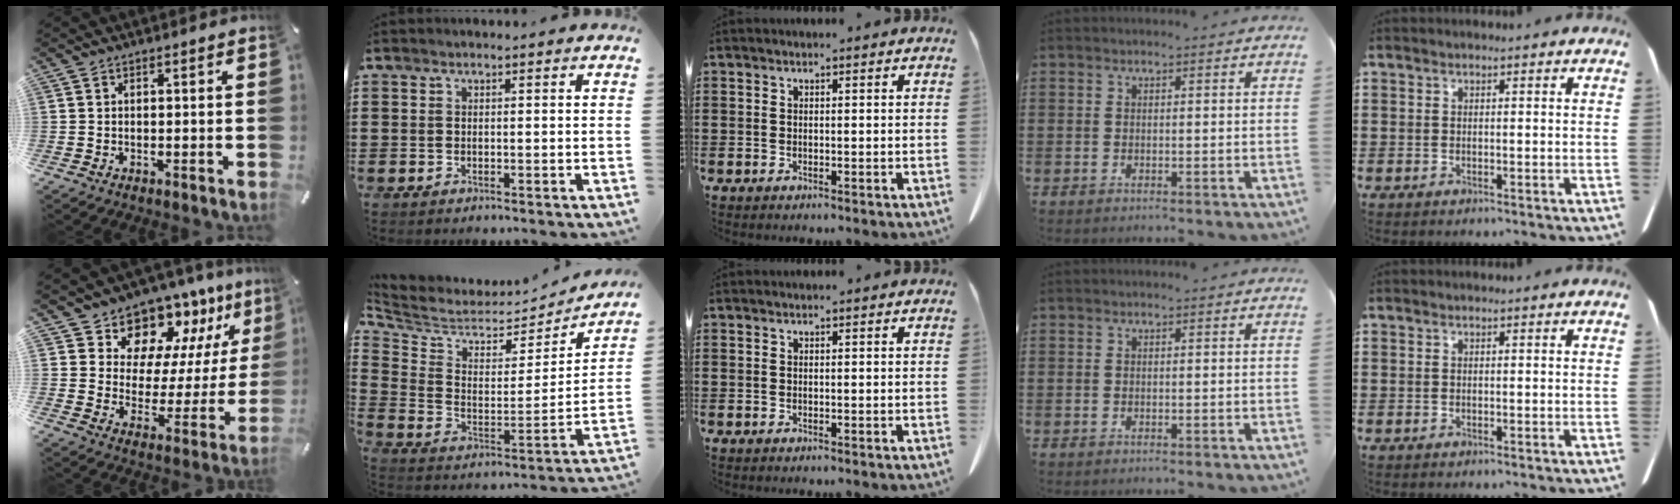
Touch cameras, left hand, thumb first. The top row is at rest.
{"thumb": {"total": 12.2, "force": [10.4, 6.4, 0.9], "torque": [-0.015, -0.118, 0.183]}, "index": {"total": 5.1, "force": [4.6, 2.1, 0.8], "torque": [-0.049, -0.042, 0.076]}}